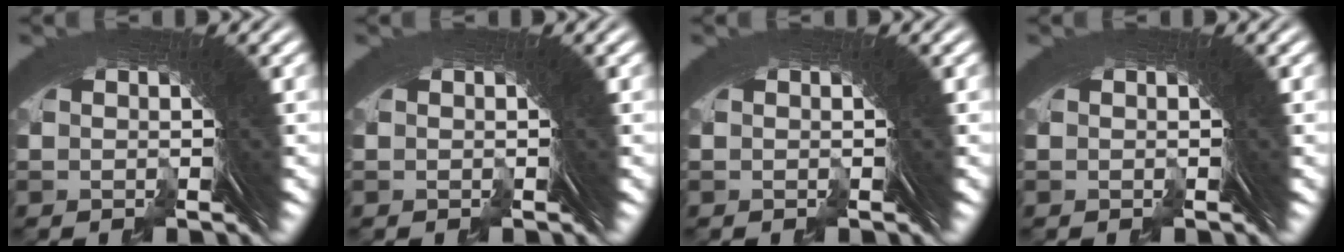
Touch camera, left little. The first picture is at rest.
{"total": 0.0}
{"total": 0.0}
{"total": 0.0}